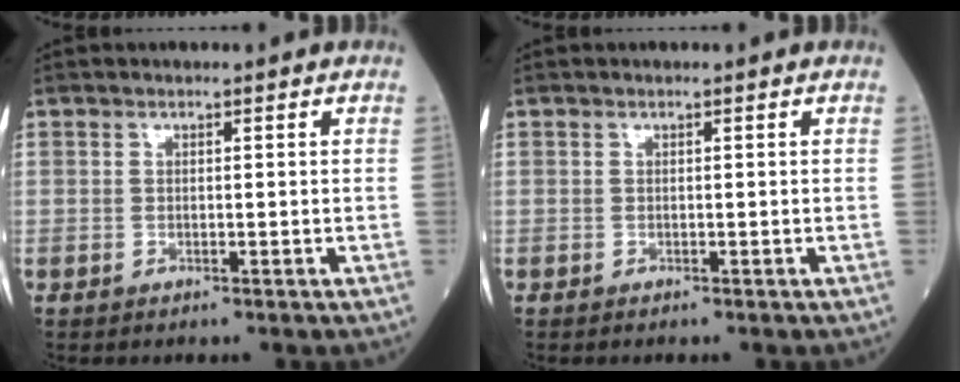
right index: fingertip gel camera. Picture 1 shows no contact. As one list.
[{"total": 0.0}]